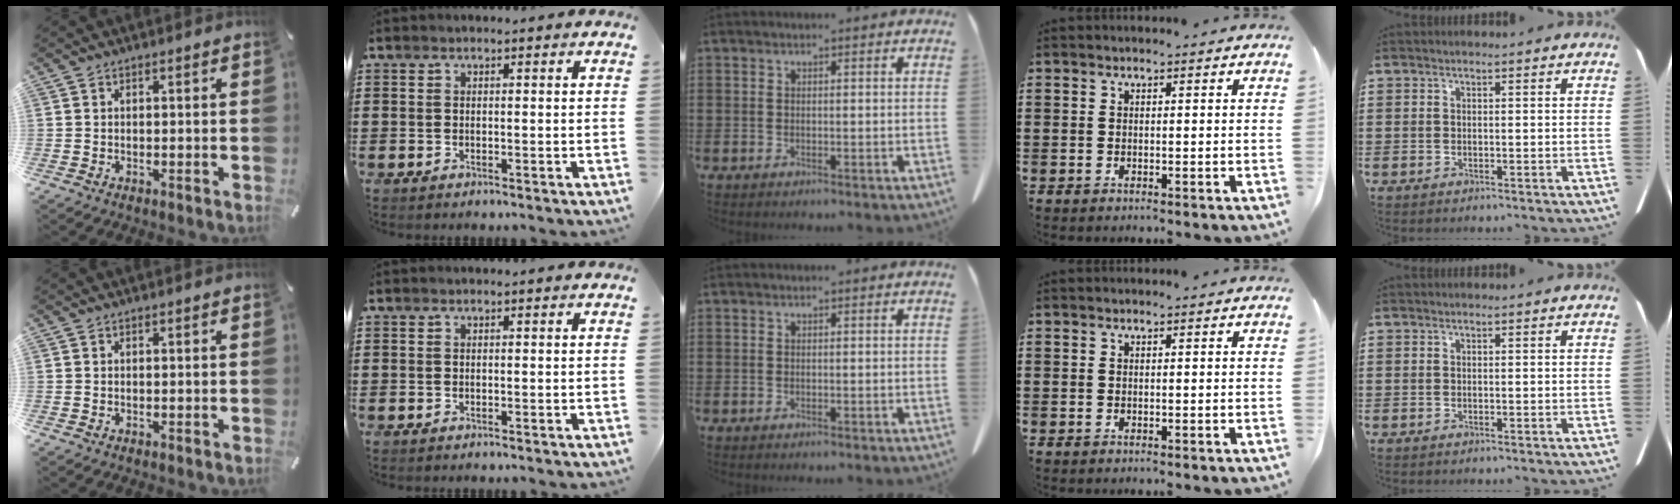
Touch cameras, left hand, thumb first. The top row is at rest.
{}